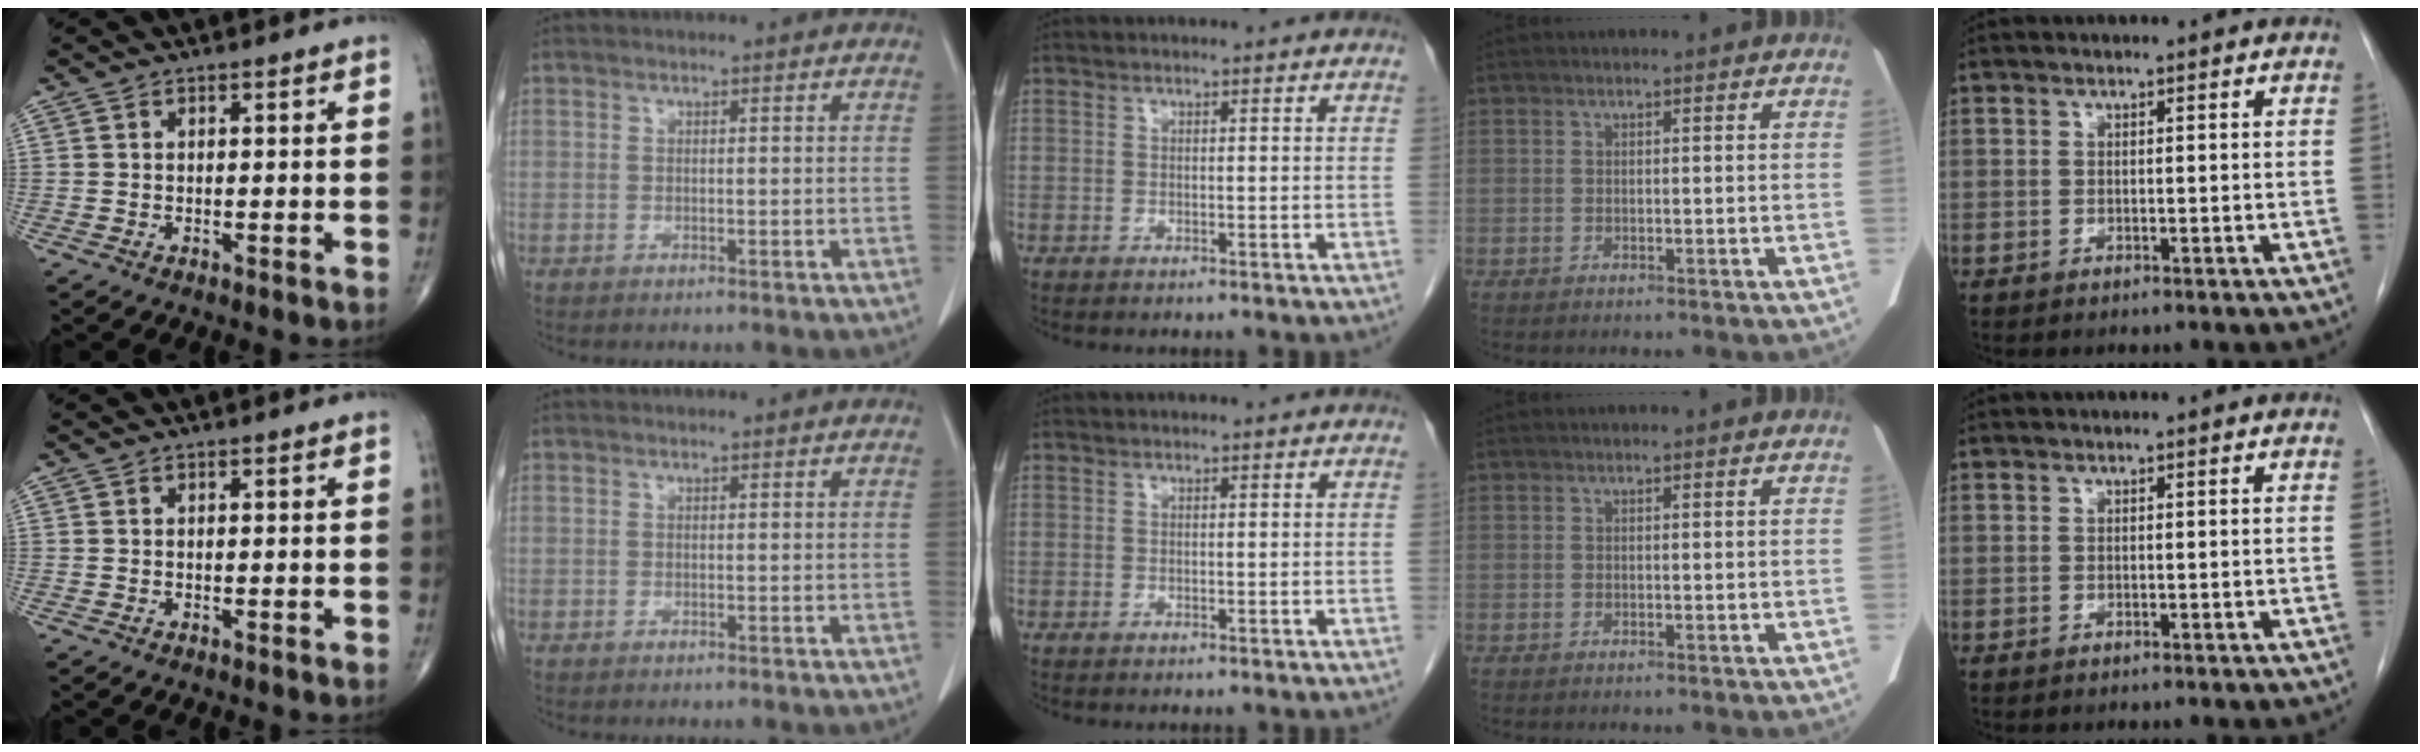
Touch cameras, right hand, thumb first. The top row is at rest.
{}